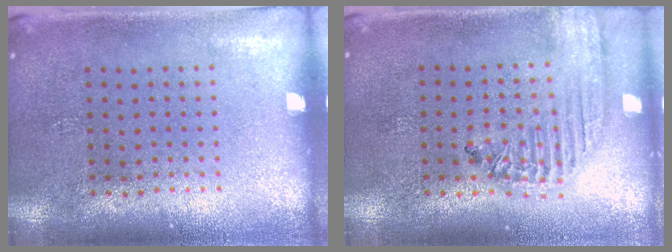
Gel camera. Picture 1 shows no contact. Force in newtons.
{"total": 1.8, "press": 1.7, "slide": 0.6}